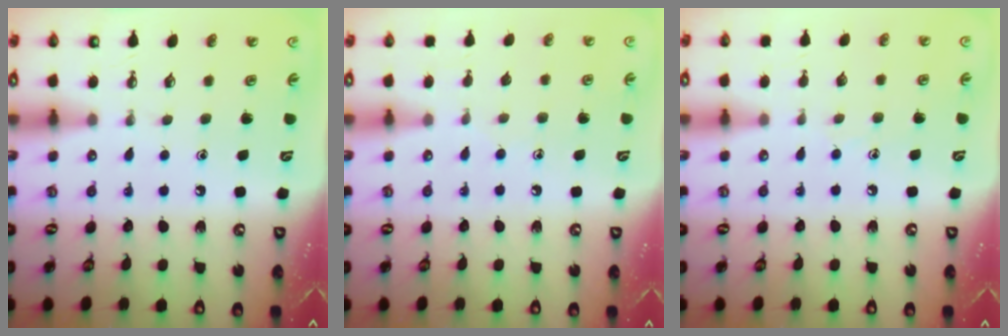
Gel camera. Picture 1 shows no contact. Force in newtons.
{"total": 7.4, "press": 7.4, "slide": 0.6}
{"total": 5.5, "press": 5.5, "slide": 0.6}